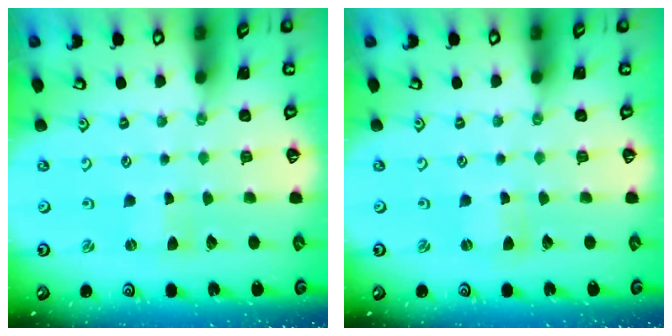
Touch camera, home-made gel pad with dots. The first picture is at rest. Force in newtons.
{"total": 0.0}